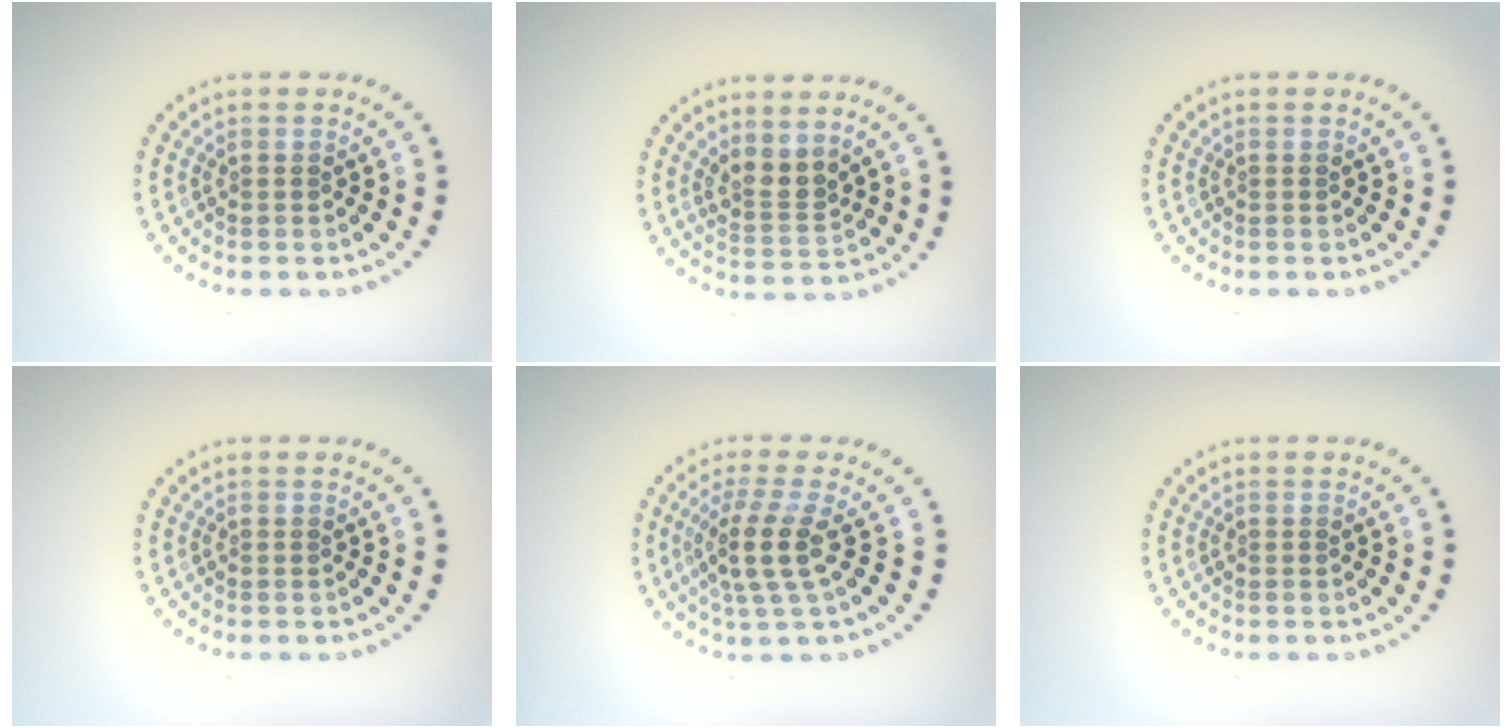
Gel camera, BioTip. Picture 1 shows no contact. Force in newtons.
{"total": 2.6, "press": 2.0, "slide": 1.6}
{"total": 0.0}
{"total": 0.0}
{"total": 3.8, "press": 2.7, "slide": 2.6}
{"total": 0.0}